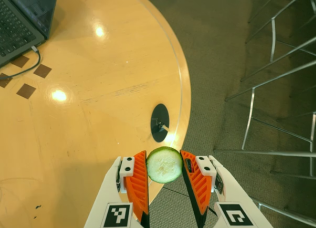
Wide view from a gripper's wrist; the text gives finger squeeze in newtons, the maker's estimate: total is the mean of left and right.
{"total": 9.7, "left": 10.0, "right": 9.4}